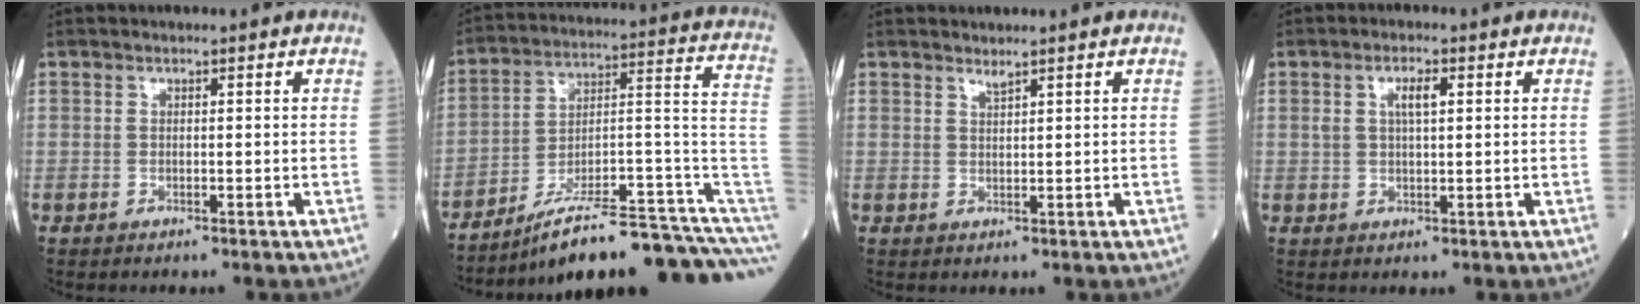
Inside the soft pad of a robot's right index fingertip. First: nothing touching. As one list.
[{"total": 20.5, "force": [-15.9, 0.8, 12.9], "torque": [-0.114, 0.051, -0.241]}, {"total": 1.0, "force": [0.9, -0.2, 0.3], "torque": [-0.009, -0.008, 0.018]}, {"total": 3.4, "force": [1.1, 1.0, 3.0], "torque": [-0.058, 0.005, 0.021]}]